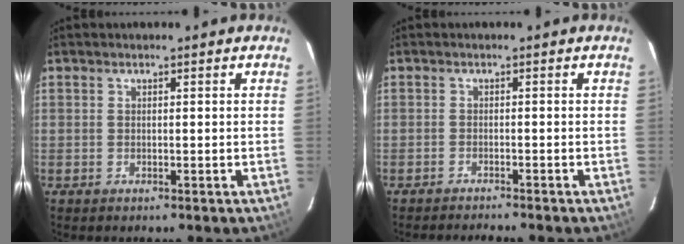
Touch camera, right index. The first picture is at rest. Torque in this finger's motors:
{"motor_torque": [0.11, -0.22, 0.15, 0.02]}